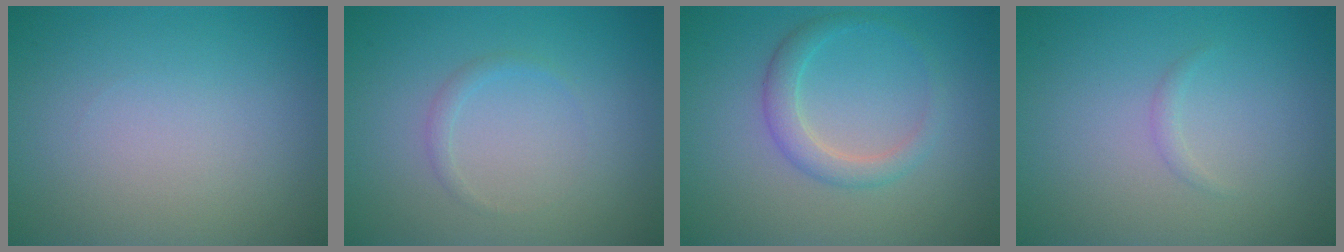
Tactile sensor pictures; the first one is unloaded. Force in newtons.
{"total": 0.8, "press": 0.8, "slide": 0.1}
{"total": 2.4, "press": 2.4, "slide": 0.1}
{"total": 0.6, "press": 0.6, "slide": 0.0}